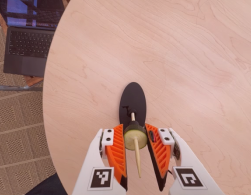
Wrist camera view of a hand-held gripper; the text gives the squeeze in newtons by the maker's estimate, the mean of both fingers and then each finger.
{"total": 8.1, "left": 8.0, "right": 8.2}